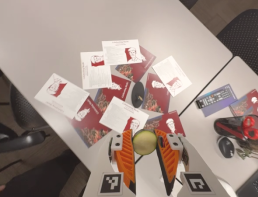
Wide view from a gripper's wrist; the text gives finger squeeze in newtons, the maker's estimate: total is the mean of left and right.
{"total": 12.9, "left": 13.4, "right": 12.4}